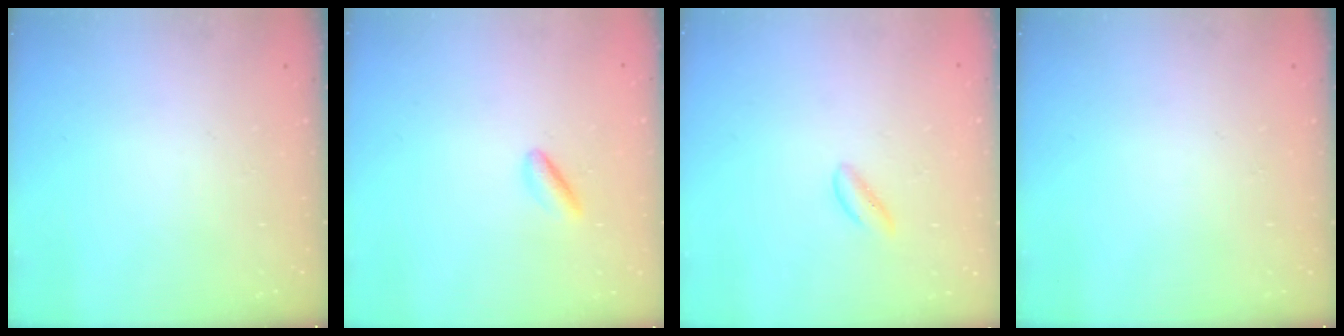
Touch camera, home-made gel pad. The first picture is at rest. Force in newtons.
{"total": 3.8, "press": 3.6, "slide": 1.2}
{"total": 1.3, "press": 1.2, "slide": 0.5}
{"total": 0.0}